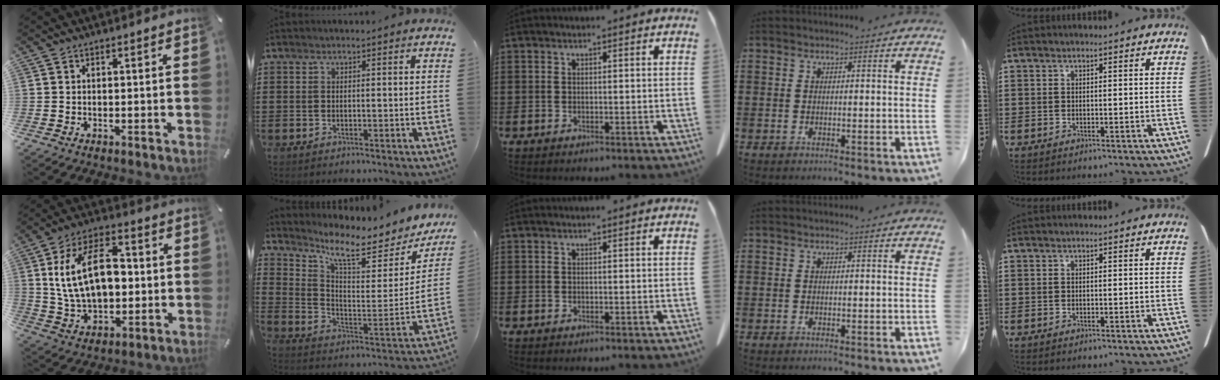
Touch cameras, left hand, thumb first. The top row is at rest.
{"thumb": {"total": 17.9, "force": [2.0, 11.7, 13.4], "torque": [-0.247, 0.011, 0.035]}, "index": {"total": 7.6, "force": [6.2, 1.3, 4.2], "torque": [-0.097, -0.054, 0.096]}}